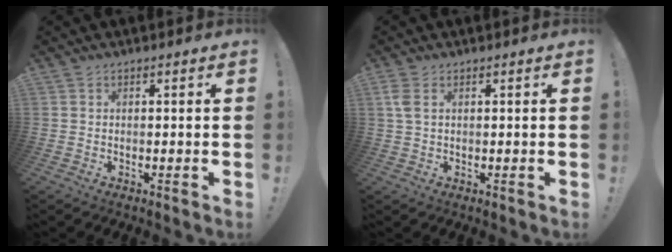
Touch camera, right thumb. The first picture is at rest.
{"total": 3.5, "force": [1.2, 1.4, 2.9], "torque": [-0.068, 0.002, 0.022]}